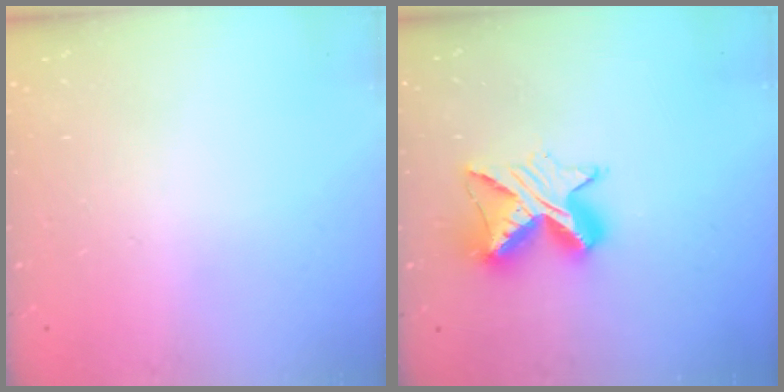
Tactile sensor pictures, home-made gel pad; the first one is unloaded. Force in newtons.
{"total": 10.5, "press": 10.4, "slide": 1.0}